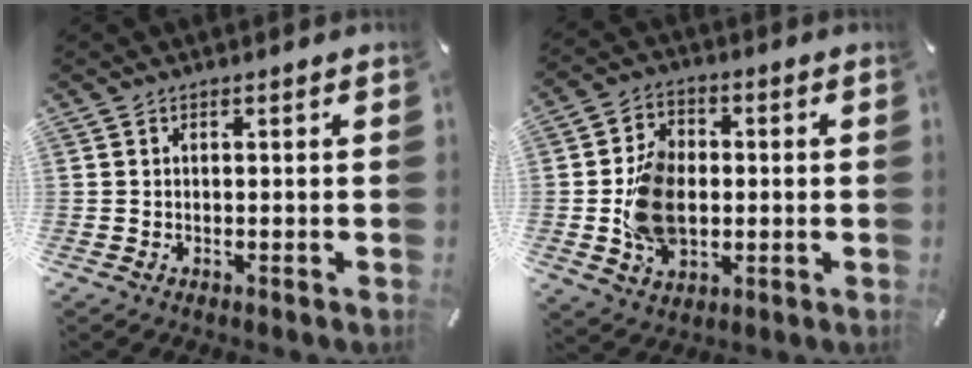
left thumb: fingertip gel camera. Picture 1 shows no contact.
{"total": 11.8, "force": [-1.1, 8.9, 7.7], "torque": [-0.172, 0.011, -0.018]}